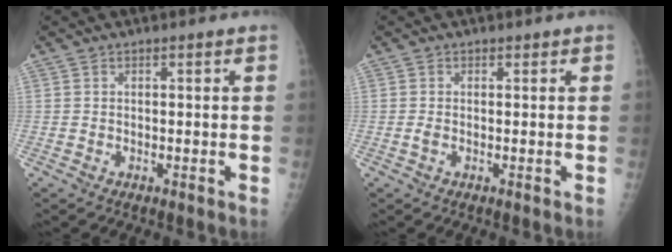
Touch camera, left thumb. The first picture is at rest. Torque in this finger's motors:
{"motor_torque": [-0.08, 0.08, 0.21, -0.15, 0.00]}